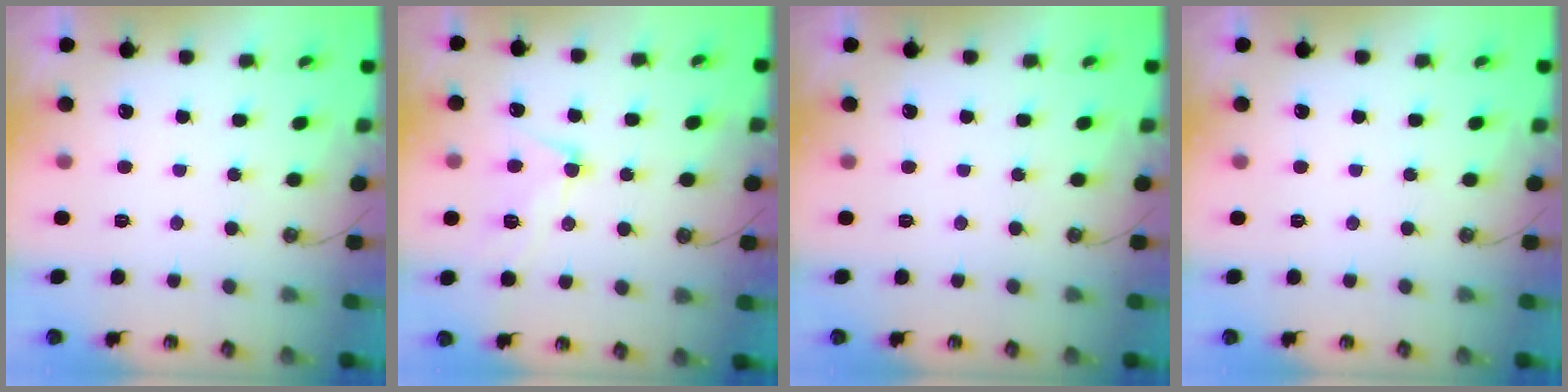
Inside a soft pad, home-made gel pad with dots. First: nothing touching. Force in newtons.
{"total": 6.3, "press": 6.2, "slide": 0.6}
{"total": 0.0}
{"total": 0.0}